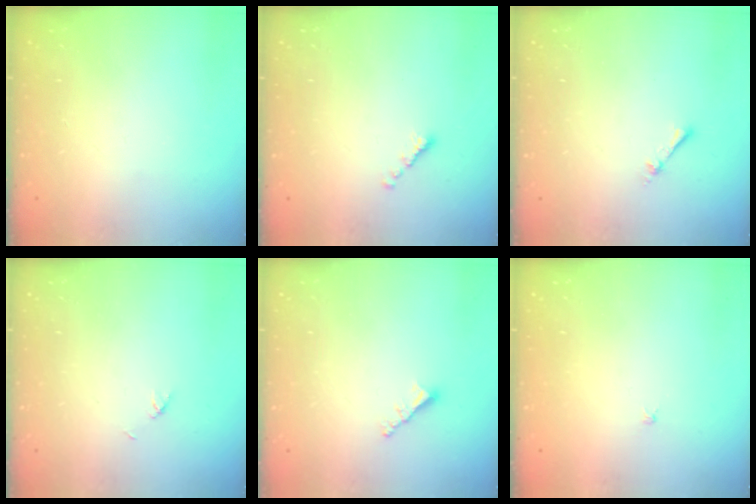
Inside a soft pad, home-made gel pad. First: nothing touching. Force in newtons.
{"total": 0.0}
{"total": 1.9, "press": 1.9, "slide": 0.3}
{"total": 2.1, "press": 2.1, "slide": 0.3}
{"total": 2.3, "press": 2.3, "slide": 0.1}
{"total": 1.0, "press": 0.9, "slide": 0.3}